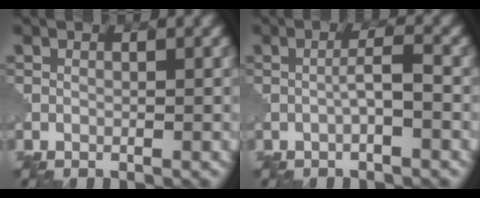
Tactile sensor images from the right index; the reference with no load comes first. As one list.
[{"total": 2.0, "force": [-0.5, 0.2, 1.9], "torque": [-0.036, 0.007, -0.013]}]